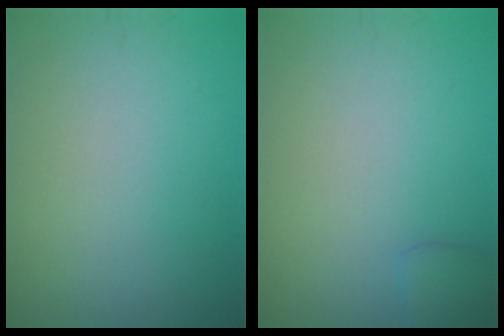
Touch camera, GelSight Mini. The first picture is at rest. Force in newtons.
{"total": 1.3, "press": 1.3, "slide": 0.1}